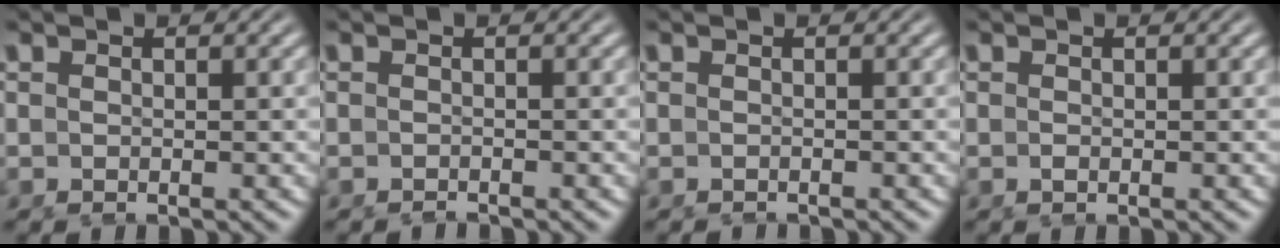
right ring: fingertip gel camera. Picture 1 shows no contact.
{"total": 0.8, "force": [-0.7, -0.2, -0.2], "torque": [0.003, 0.000, -0.016]}
{"total": 0.7, "force": [-0.7, -0.1, -0.1], "torque": [-0.001, 0.000, -0.013]}
{"total": 0.0}